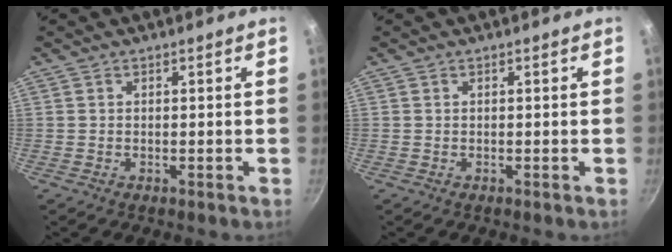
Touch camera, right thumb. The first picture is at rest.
{"total": 0.0}